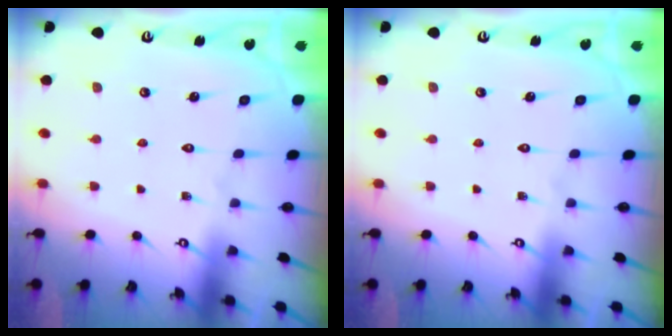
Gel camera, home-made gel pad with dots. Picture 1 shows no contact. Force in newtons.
{"total": 0.0}